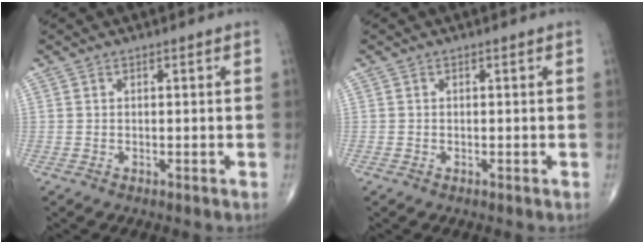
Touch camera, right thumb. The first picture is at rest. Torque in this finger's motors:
{"motor_torque": [0.35, 0.15, 0.12, 0.02, 0.01]}